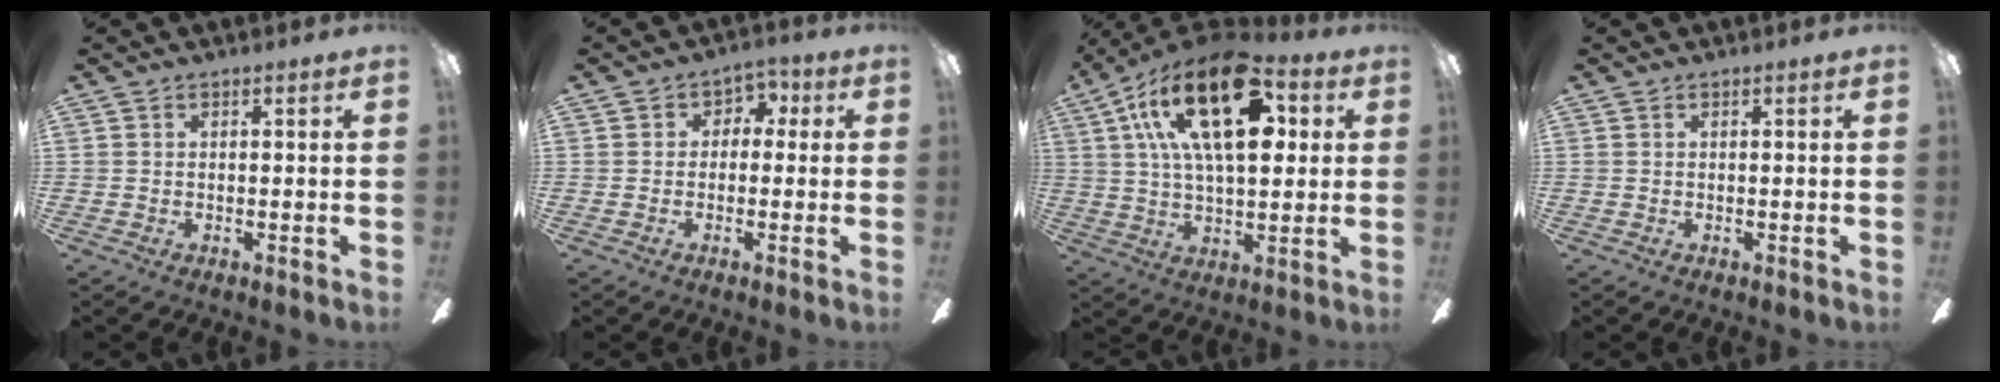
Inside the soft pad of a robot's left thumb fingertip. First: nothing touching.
{"total": 3.9, "force": [-1.1, 3.5, 1.4], "torque": [-0.020, 0.020, -0.022]}
{"total": 24.2, "force": [9.8, 11.1, 19.2], "torque": [-0.344, -0.021, 0.152]}
{"total": 0.0}